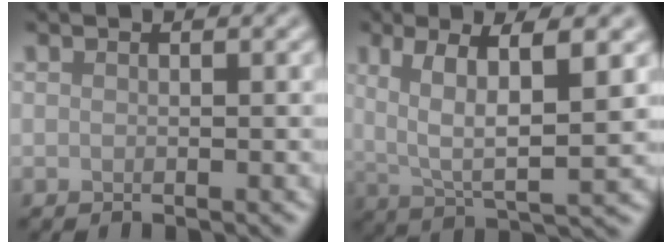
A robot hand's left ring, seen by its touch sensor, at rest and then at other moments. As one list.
[{"total": 7.5, "force": [2.3, 2.1, 6.9], "torque": [-0.121, -0.002, 0.044]}]